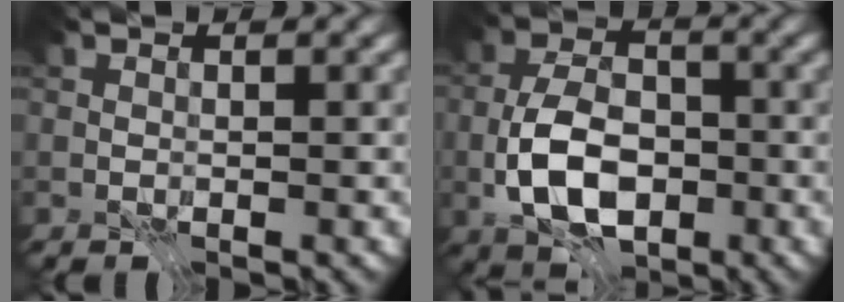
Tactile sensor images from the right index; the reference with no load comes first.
{"total": 7.6, "force": [-2.7, 4.5, 5.5], "torque": [-0.106, 0.000, -0.057]}